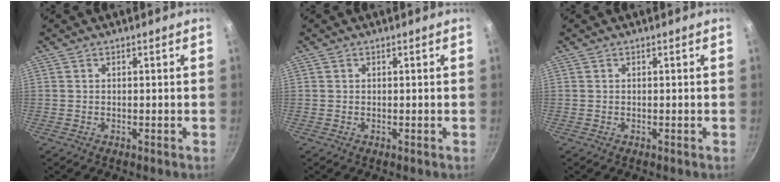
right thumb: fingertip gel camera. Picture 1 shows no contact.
{"total": 0.0}
{"total": 0.0}